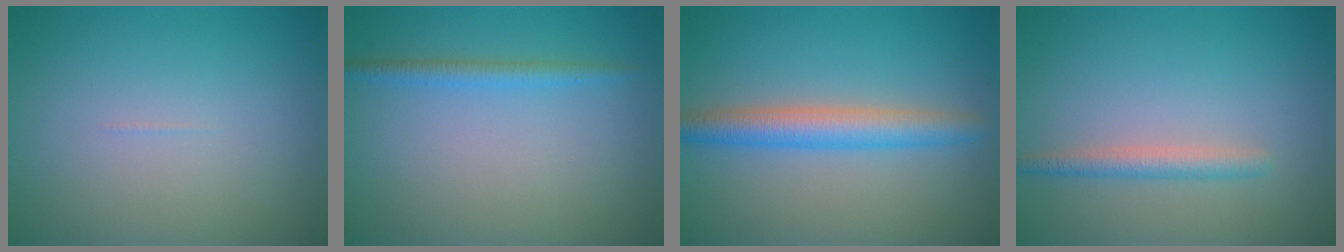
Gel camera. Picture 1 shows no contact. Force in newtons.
{"total": 1.6, "press": 1.6, "slide": 0.0}
{"total": 3.9, "press": 3.9, "slide": 0.1}
{"total": 1.8, "press": 1.8, "slide": 0.1}